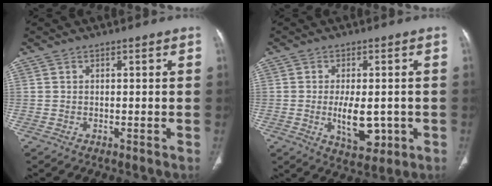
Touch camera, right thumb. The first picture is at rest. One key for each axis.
{"total": 8.5, "fx": -1.5, "fy": 4.3, "fz": 7.2, "tx": -0.102, "ty": -0.008, "tz": -0.013}